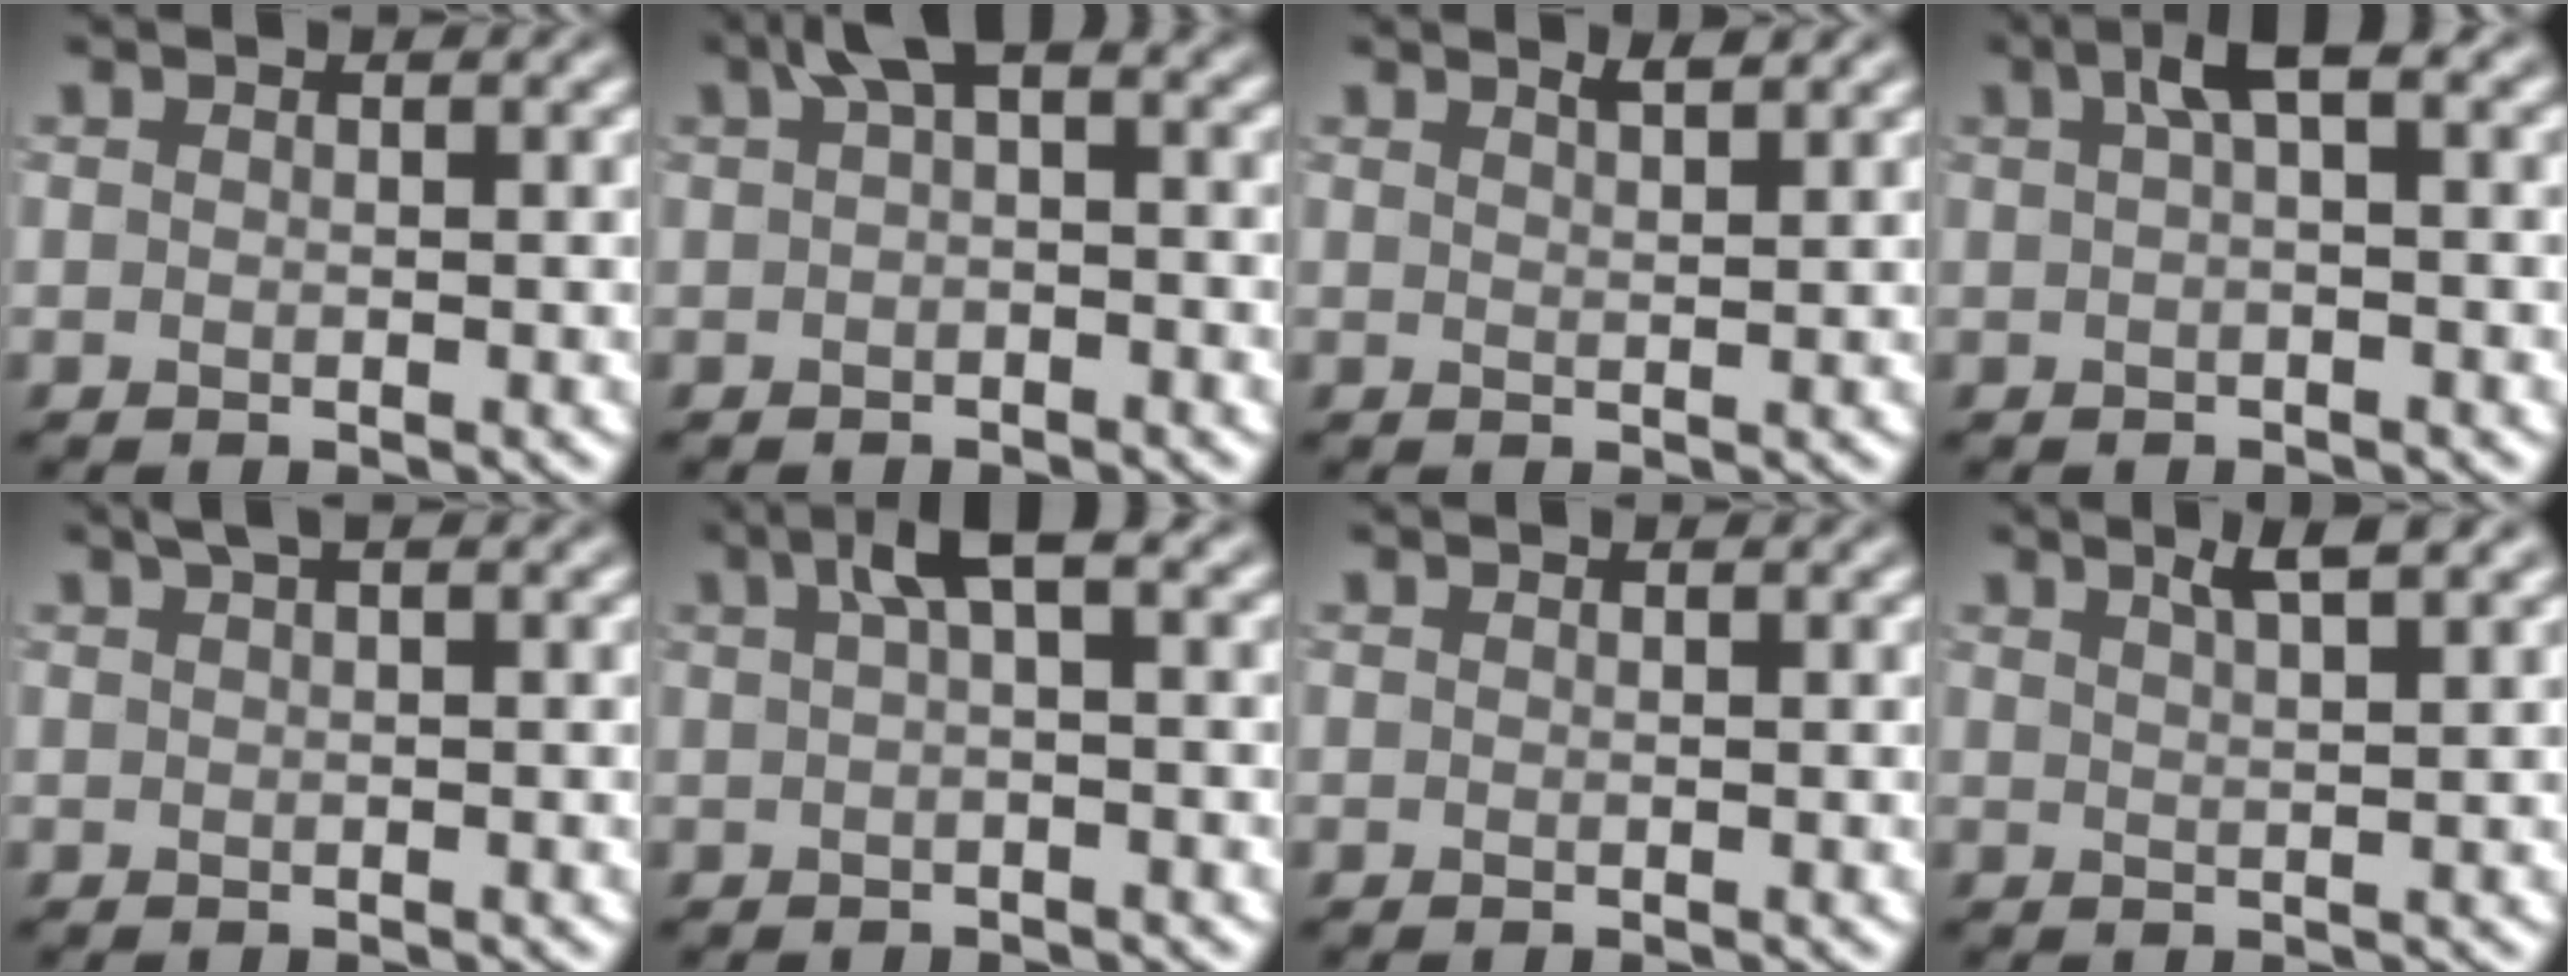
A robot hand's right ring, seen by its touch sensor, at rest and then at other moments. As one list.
[{"total": 2.9, "force": [0.7, 1.3, 2.5], "torque": [-0.036, 0.015, 0.003]}, {"total": 1.3, "force": [1.2, -0.1, 0.6], "torque": [-0.012, 0.002, 0.022]}, {"total": 2.6, "force": [0.8, 0.4, 2.4], "torque": [-0.042, 0.015, 0.009]}, {"total": 1.0, "force": [0.6, 0.3, 0.7], "torque": [-0.013, 0.007, 0.011]}, {"total": 2.9, "force": [0.9, 0.4, 2.7], "torque": [-0.046, 0.017, 0.010]}, {"total": 0.0}, {"total": 2.4, "force": [1.7, 0.0, 1.7], "torque": [-0.020, 0.007, 0.029]}]